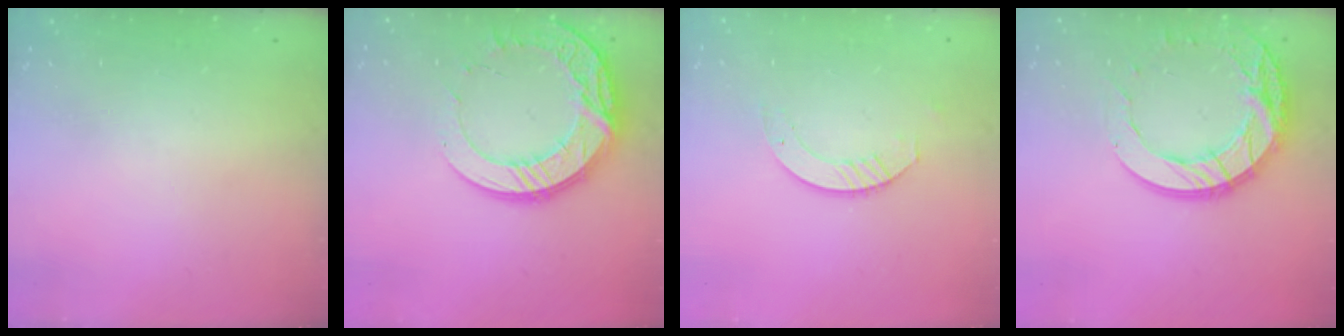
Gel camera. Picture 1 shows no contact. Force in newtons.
{"total": 15.6, "press": 15.5, "slide": 1.2}
{"total": 3.2, "press": 3.2, "slide": 0.3}
{"total": 14.4, "press": 14.4, "slide": 0.7}